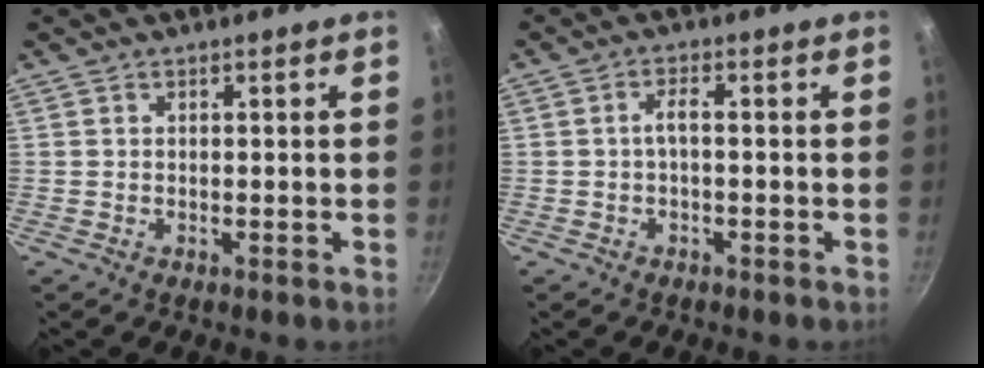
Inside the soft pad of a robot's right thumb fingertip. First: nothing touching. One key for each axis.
{"total": 2.1, "fx": -0.6, "fy": 0.5, "fz": 1.9, "tx": -0.046, "ty": 0.015, "tz": -0.012}